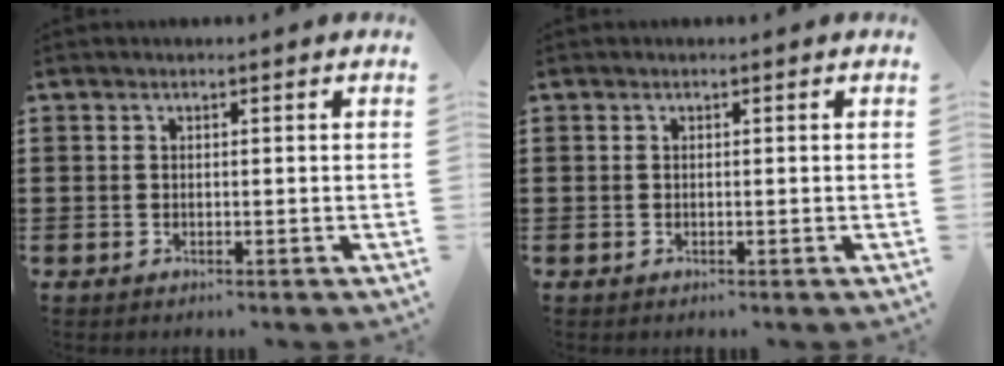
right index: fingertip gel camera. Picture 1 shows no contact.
{"total": 0.0}